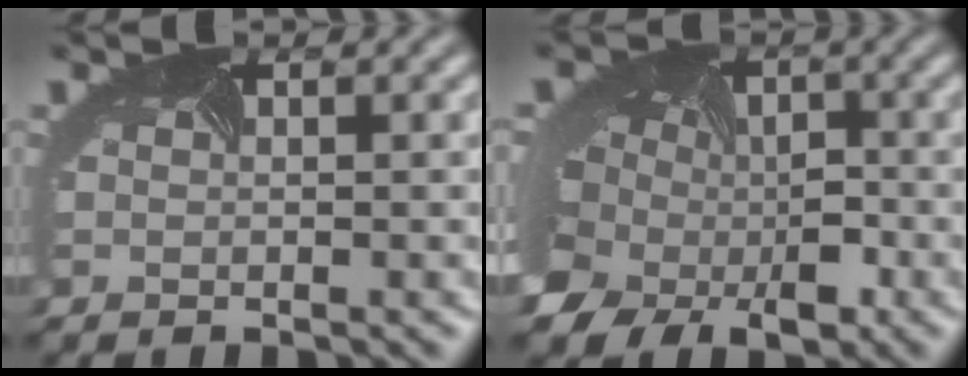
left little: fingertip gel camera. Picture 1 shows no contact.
{"total": 12.0, "force": [-2.5, 10.0, 6.0], "torque": [-0.138, -0.024, -0.067]}